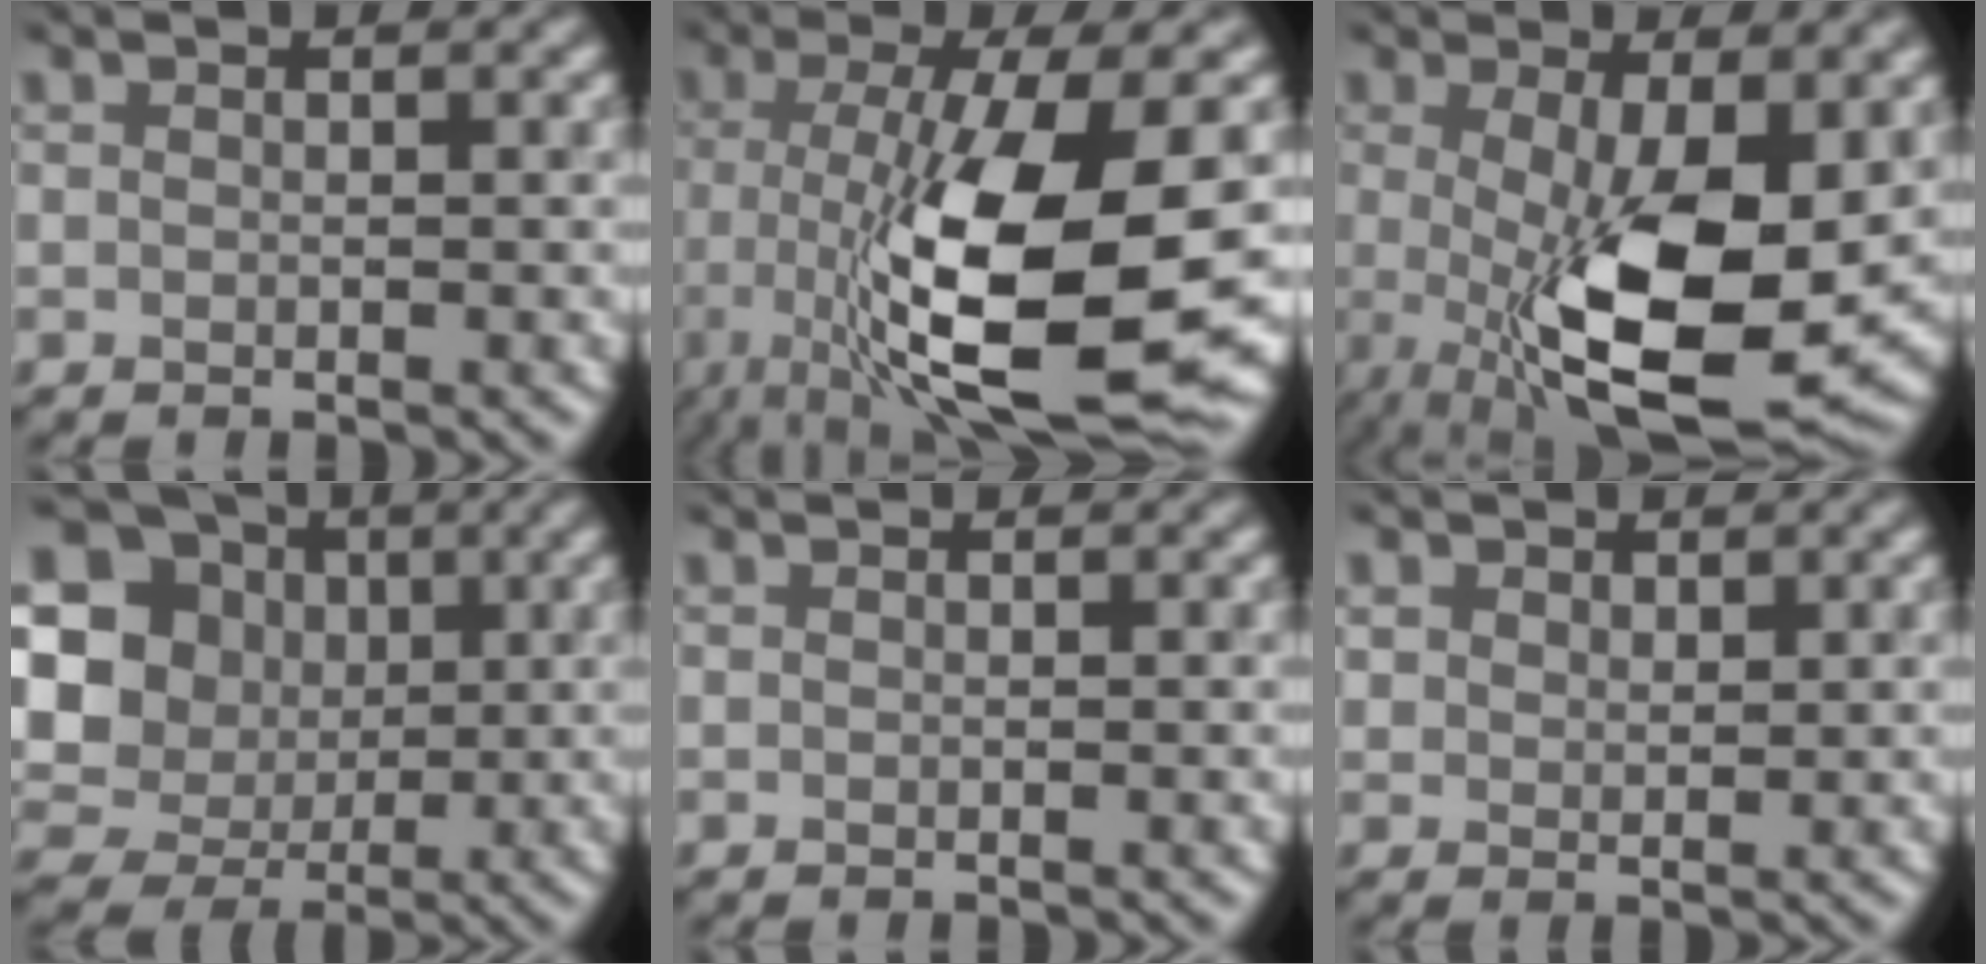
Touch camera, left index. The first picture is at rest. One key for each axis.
{"total": 12.6, "fx": -2.7, "fy": 3.5, "fz": 11.8, "tx": -0.196, "ty": -0.028, "tz": -0.029}
{"total": 11.4, "fx": -1.5, "fy": 3.7, "fz": 10.7, "tx": -0.180, "ty": -0.023, "tz": -0.010}
{"total": 12.4, "fx": 1.5, "fy": 11.8, "fz": 3.7, "tx": -0.146, "ty": 0.020, "tz": 0.029}
{"total": 0.0}
{"total": 0.8, "fx": 0.5, "fy": 0.6, "fz": -0.3, "tx": 0.000, "ty": -0.001, "tz": 0.027}